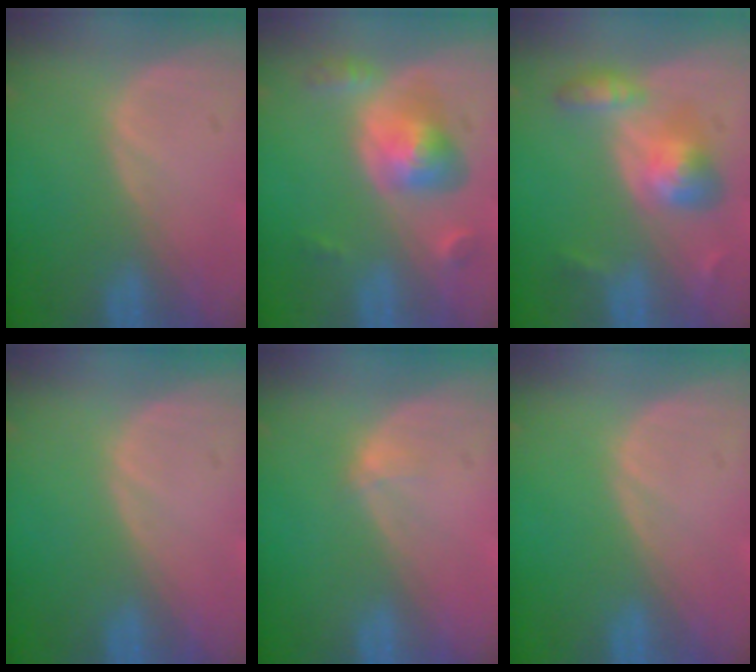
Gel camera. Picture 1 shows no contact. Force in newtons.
{"total": 6.3, "press": 5.7, "slide": 2.5}
{"total": 5.7, "press": 5.6, "slide": 1.1}
{"total": 0.0}
{"total": 1.1, "press": 0.8, "slide": 0.7}
{"total": 0.0}